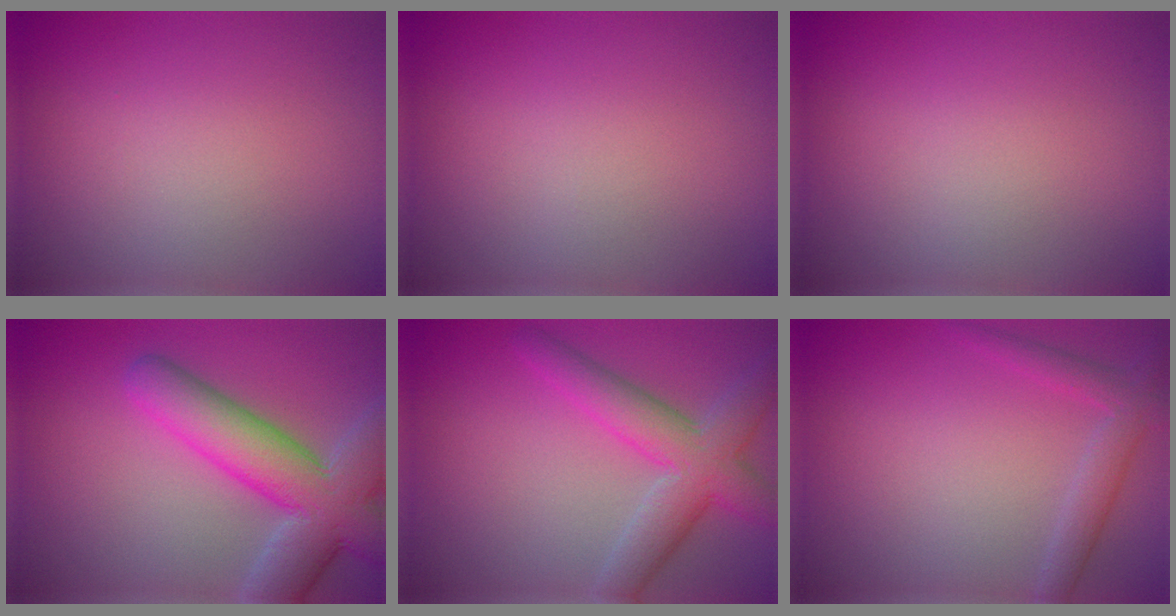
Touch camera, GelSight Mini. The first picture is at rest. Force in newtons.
{"total": 0.0}
{"total": 0.0}
{"total": 8.5, "press": 8.5, "slide": 0.7}
{"total": 5.5, "press": 5.5, "slide": 0.4}
{"total": 2.4, "press": 2.4, "slide": 0.2}